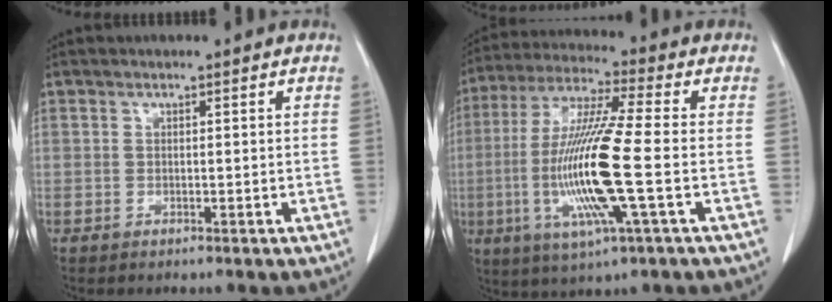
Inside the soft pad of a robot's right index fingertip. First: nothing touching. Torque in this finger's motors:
{"motor_torque": [2.14, 0.00, 1.05, 0.21]}